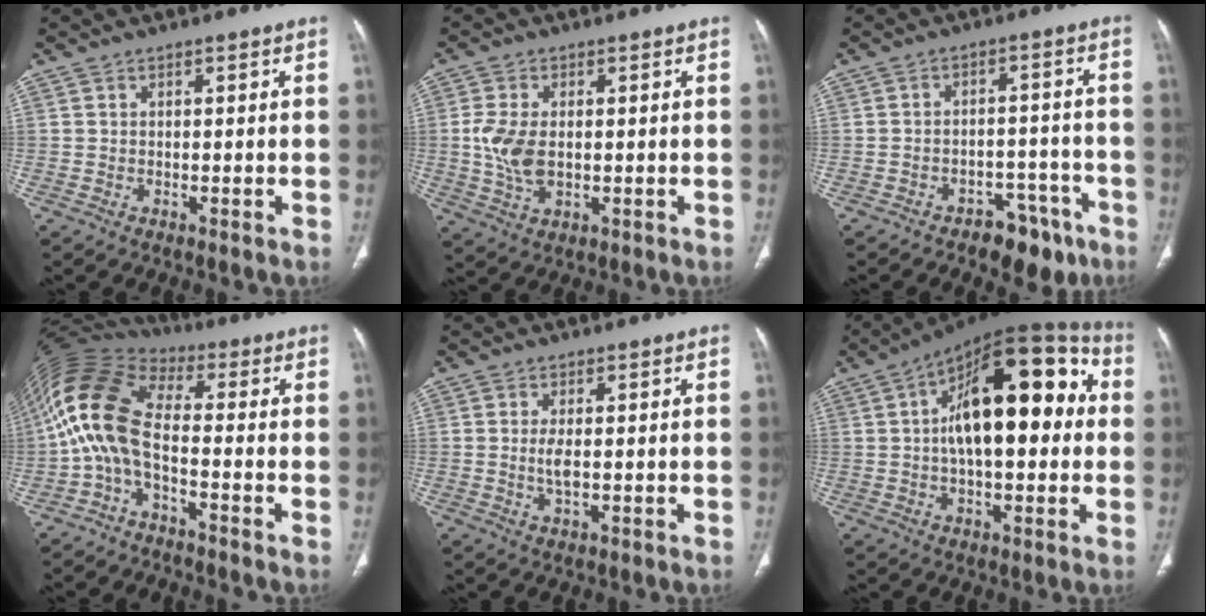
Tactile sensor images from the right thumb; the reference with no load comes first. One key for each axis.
{"total": 7.3, "fx": 0.1, "fy": 4.3, "fz": 5.9, "tx": -0.133, "ty": -0.003, "tz": 0.006}
{"total": 8.5, "fx": -5.8, "fy": 4.6, "fz": 4.2, "tx": -0.030, "ty": 0.046, "tz": -0.077}
{"total": 12.8, "fx": -2.5, "fy": 6.0, "fz": 11.0, "tx": -0.236, "ty": 0.064, "tz": -0.064}
{"total": 3.1, "fx": 0.0, "fy": 1.1, "fz": 2.9, "tx": -0.065, "ty": -0.007, "tz": 0.000}
{"total": 23.4, "fx": 3.0, "fy": 10.7, "fz": 20.6, "tx": -0.289, "ty": 0.037, "tz": 0.032}